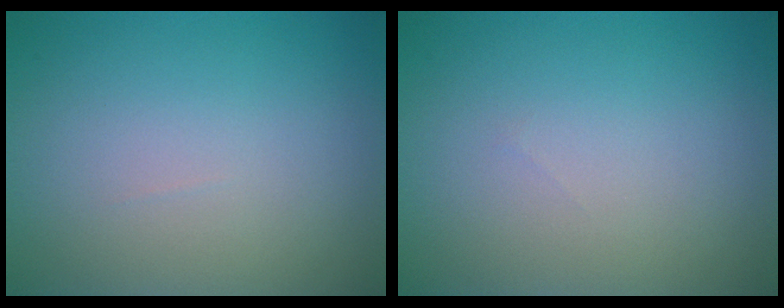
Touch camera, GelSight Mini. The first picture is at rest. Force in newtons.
{"total": 0.0}